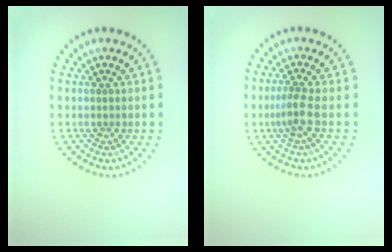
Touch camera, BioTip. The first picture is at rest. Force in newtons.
{"total": 2.2, "press": 1.7, "slide": 1.5}